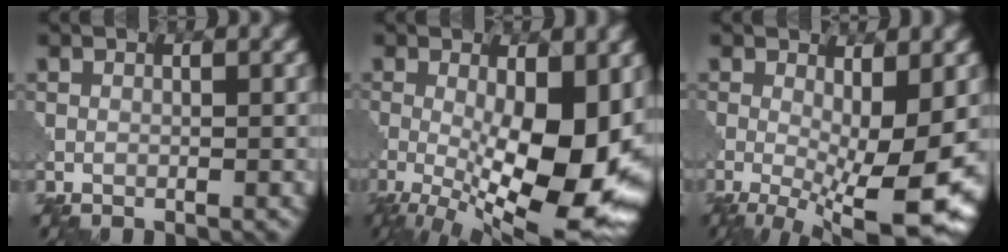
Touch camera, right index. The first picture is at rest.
{"total": 14.8, "force": [-2.6, 5.4, 13.5], "torque": [-0.205, -0.018, -0.034]}
{"total": 10.6, "force": [-2.1, 3.0, 10.0], "torque": [-0.165, -0.020, -0.027]}